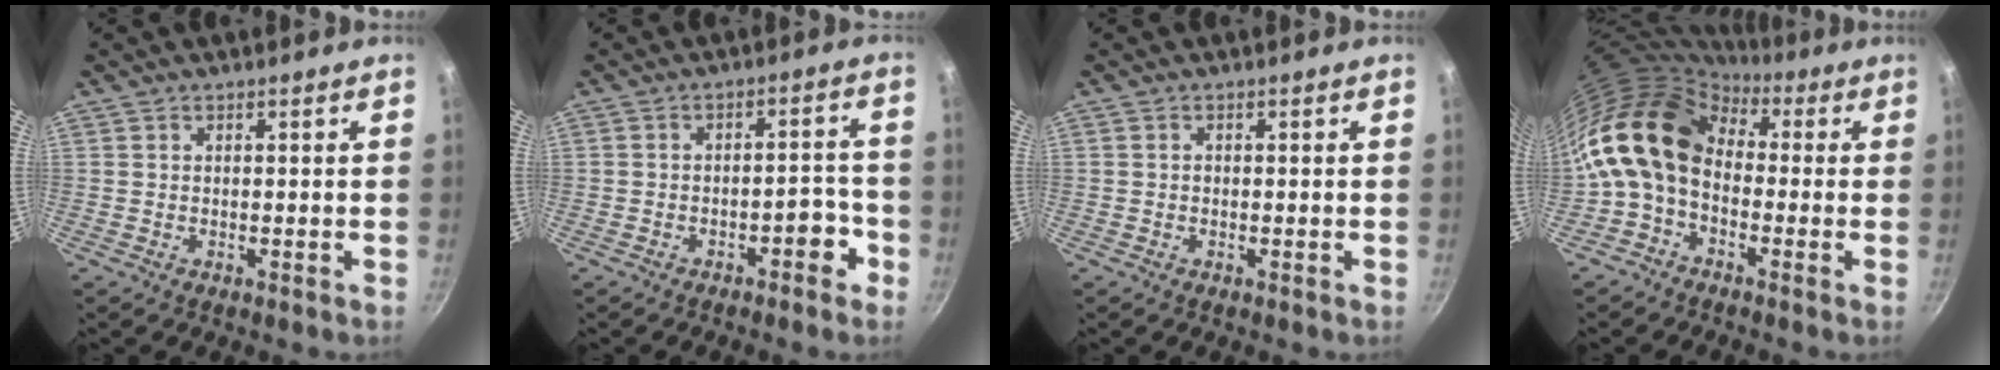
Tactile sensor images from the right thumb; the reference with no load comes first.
{"total": 4.8, "force": [-2.7, 2.0, 3.4], "torque": [-0.026, 0.037, -0.030]}
{"total": 0.0}
{"total": 14.1, "force": [-0.1, 10.1, 9.9], "torque": [-0.164, 0.033, -0.028]}